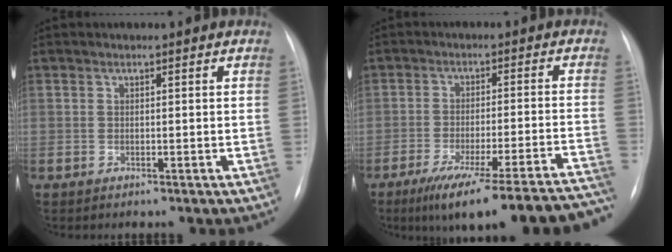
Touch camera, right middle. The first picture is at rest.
{"total": 22.1, "force": [-19.3, 0.8, 10.7], "torque": [-0.084, -0.009, -0.260]}